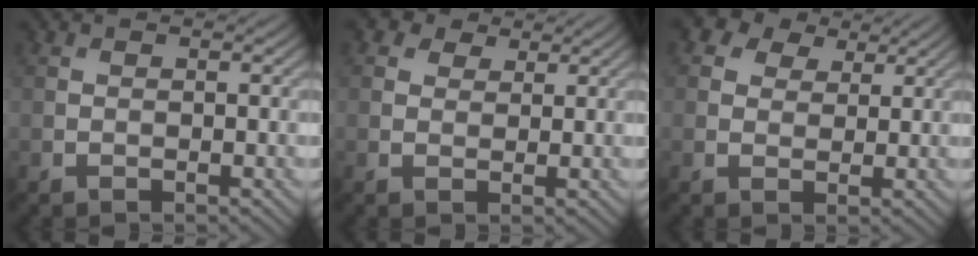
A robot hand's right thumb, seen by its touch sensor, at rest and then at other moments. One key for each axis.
{"total": 4.1, "fx": 2.7, "fy": 2.6, "fz": 1.7, "tx": -0.041, "ty": -0.003, "tz": 0.048}
{"total": 6.4, "fx": 4.0, "fy": 4.2, "fz": 2.7, "tx": -0.074, "ty": -0.003, "tz": 0.068}